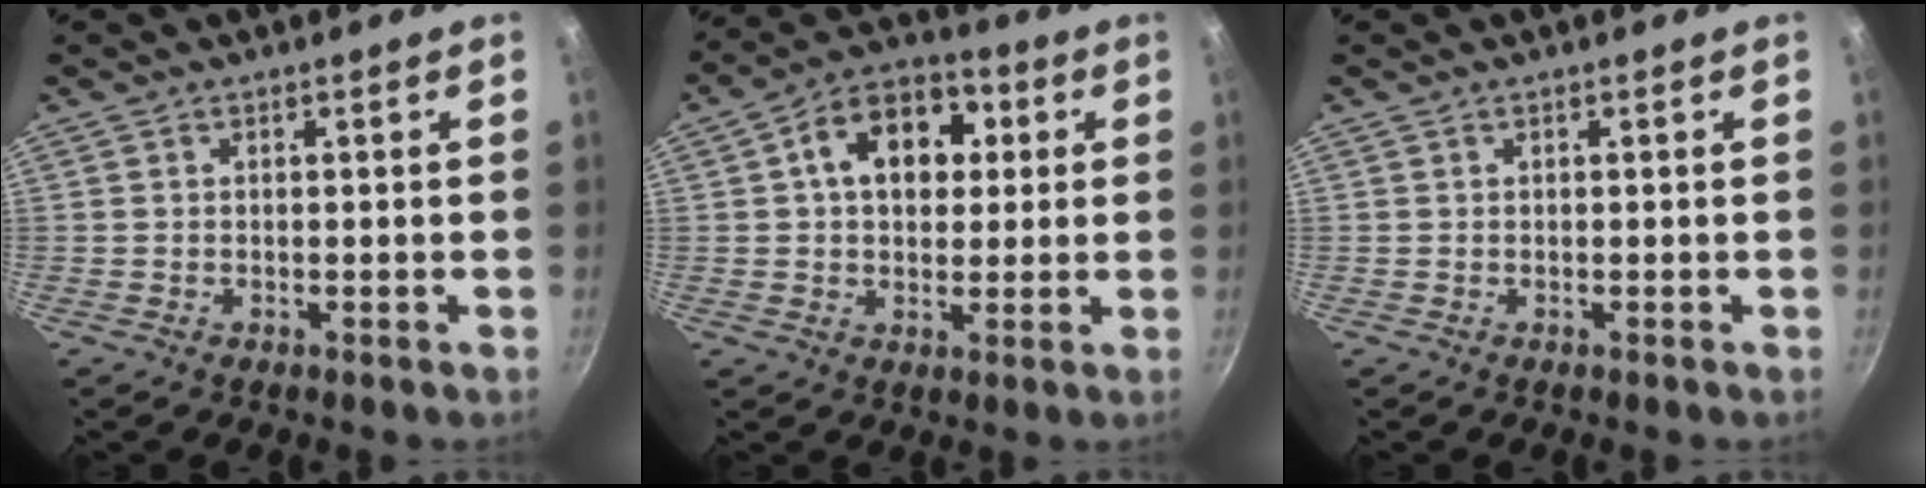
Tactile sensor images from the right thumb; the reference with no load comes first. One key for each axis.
{"total": 13.3, "fx": 3.0, "fy": 9.4, "fz": 9.0, "tx": -0.099, "ty": 0.015, "tz": 0.031}
{"total": 0.0}